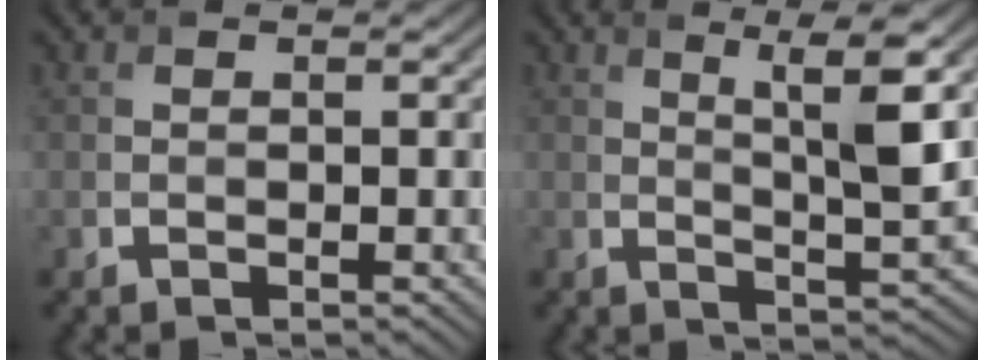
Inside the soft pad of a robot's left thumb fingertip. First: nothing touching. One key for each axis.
{"total": 6.6, "fx": 2.6, "fy": 0.6, "fz": 6.0, "tx": -0.105, "ty": 0.005, "tz": 0.046}